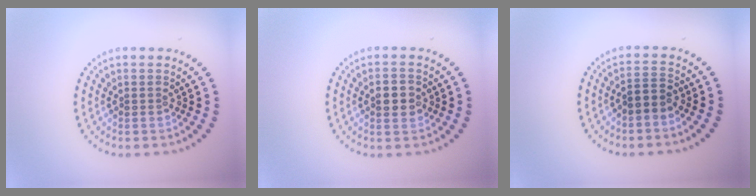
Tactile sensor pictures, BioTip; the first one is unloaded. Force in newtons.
{"total": 2.2, "press": 2.2, "slide": 0.1}
{"total": 1.9, "press": 1.5, "slide": 1.1}